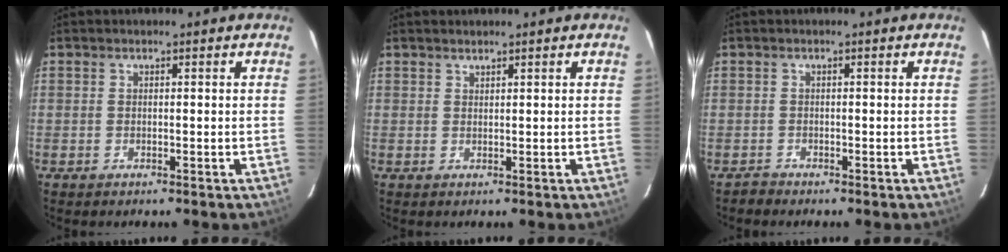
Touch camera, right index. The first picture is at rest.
{"total": 0.7, "force": [0.7, 0.1, 0.1], "torque": [-0.002, 0.001, 0.014]}
{"total": 1.2, "force": [-1.0, 0.4, -0.4], "torque": [0.006, 0.006, -0.020]}